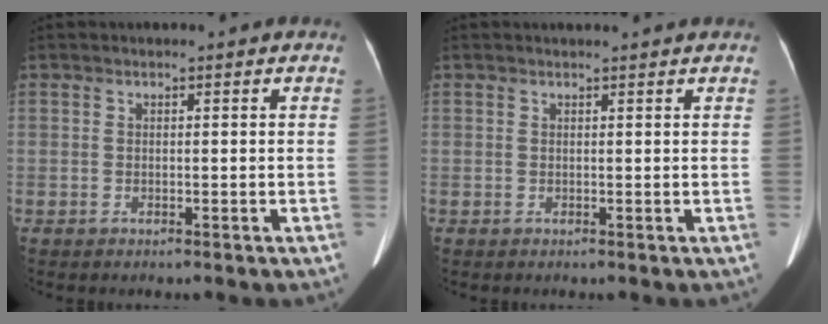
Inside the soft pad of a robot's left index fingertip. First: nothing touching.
{"total": 2.5, "force": [2.4, -0.3, 0.7], "torque": [-0.009, 0.008, 0.028]}